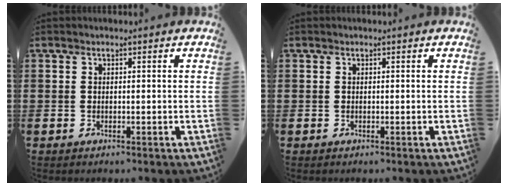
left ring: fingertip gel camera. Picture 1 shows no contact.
{"total": 0.0}